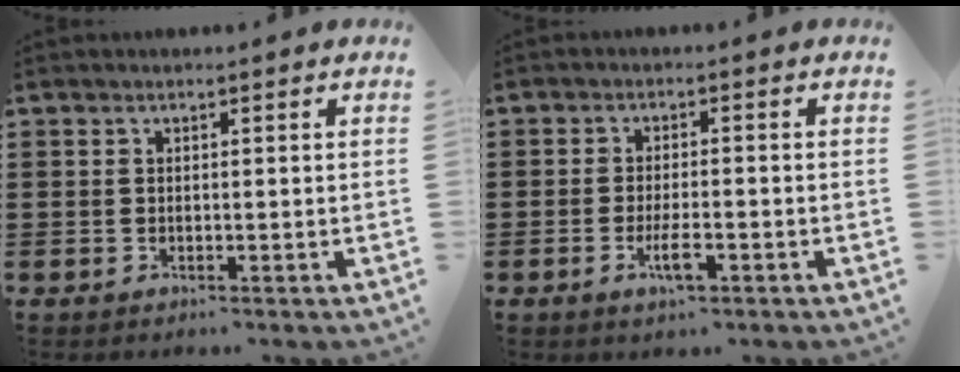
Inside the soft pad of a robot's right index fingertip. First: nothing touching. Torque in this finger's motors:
{"motor_torque": [0.00, 0.21, 0.09, 0.04]}